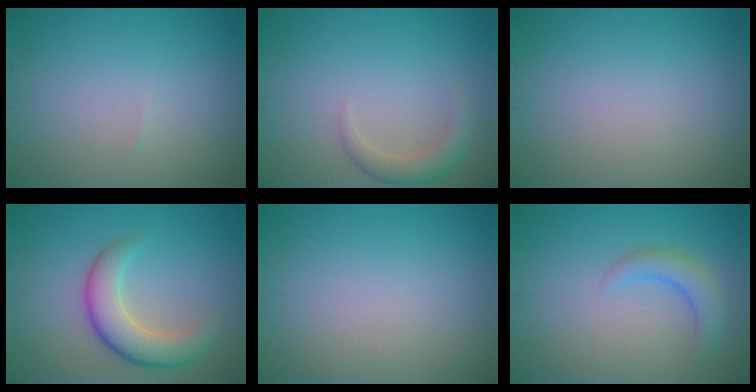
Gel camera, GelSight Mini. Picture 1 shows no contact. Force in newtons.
{"total": 2.4, "press": 2.3, "slide": 0.3}
{"total": 0.0}
{"total": 5.2, "press": 5.2, "slide": 0.4}
{"total": 0.0}
{"total": 2.6, "press": 2.5, "slide": 0.3}